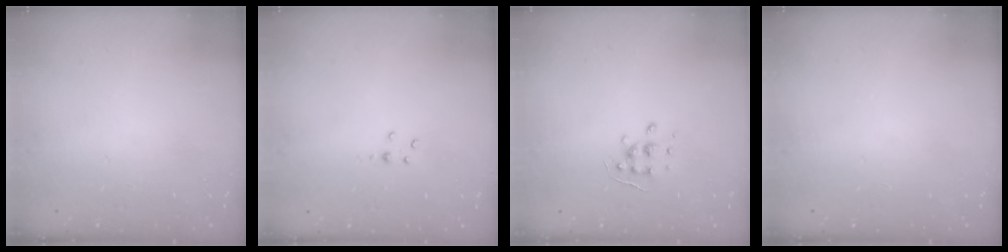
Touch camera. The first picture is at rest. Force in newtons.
{"total": 2.0, "press": 2.0, "slide": 0.3}
{"total": 5.7, "press": 5.7, "slide": 0.5}
{"total": 0.0}